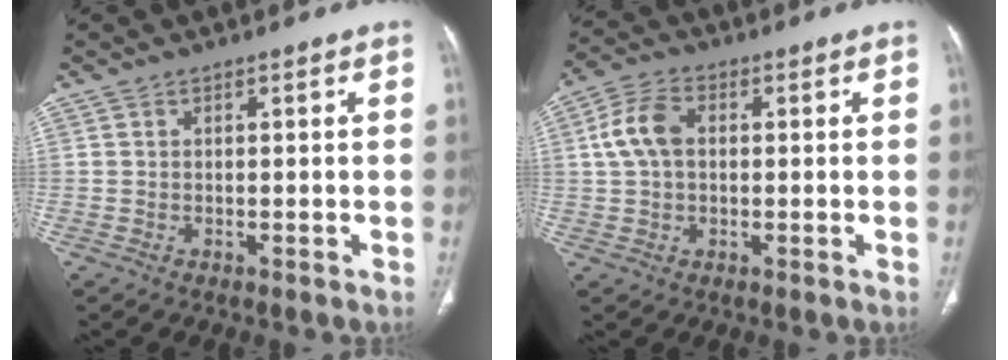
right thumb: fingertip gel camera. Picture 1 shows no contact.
{"total": 7.5, "force": [1.0, 5.0, 5.5], "torque": [-0.113, 0.021, 0.016]}